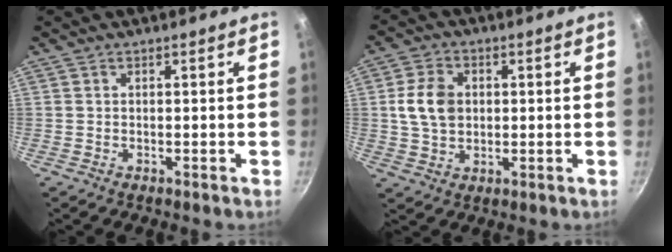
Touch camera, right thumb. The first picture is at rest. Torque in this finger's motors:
{"motor_torque": [1.84, 2.20, 1.81, -0.75, 0.10]}